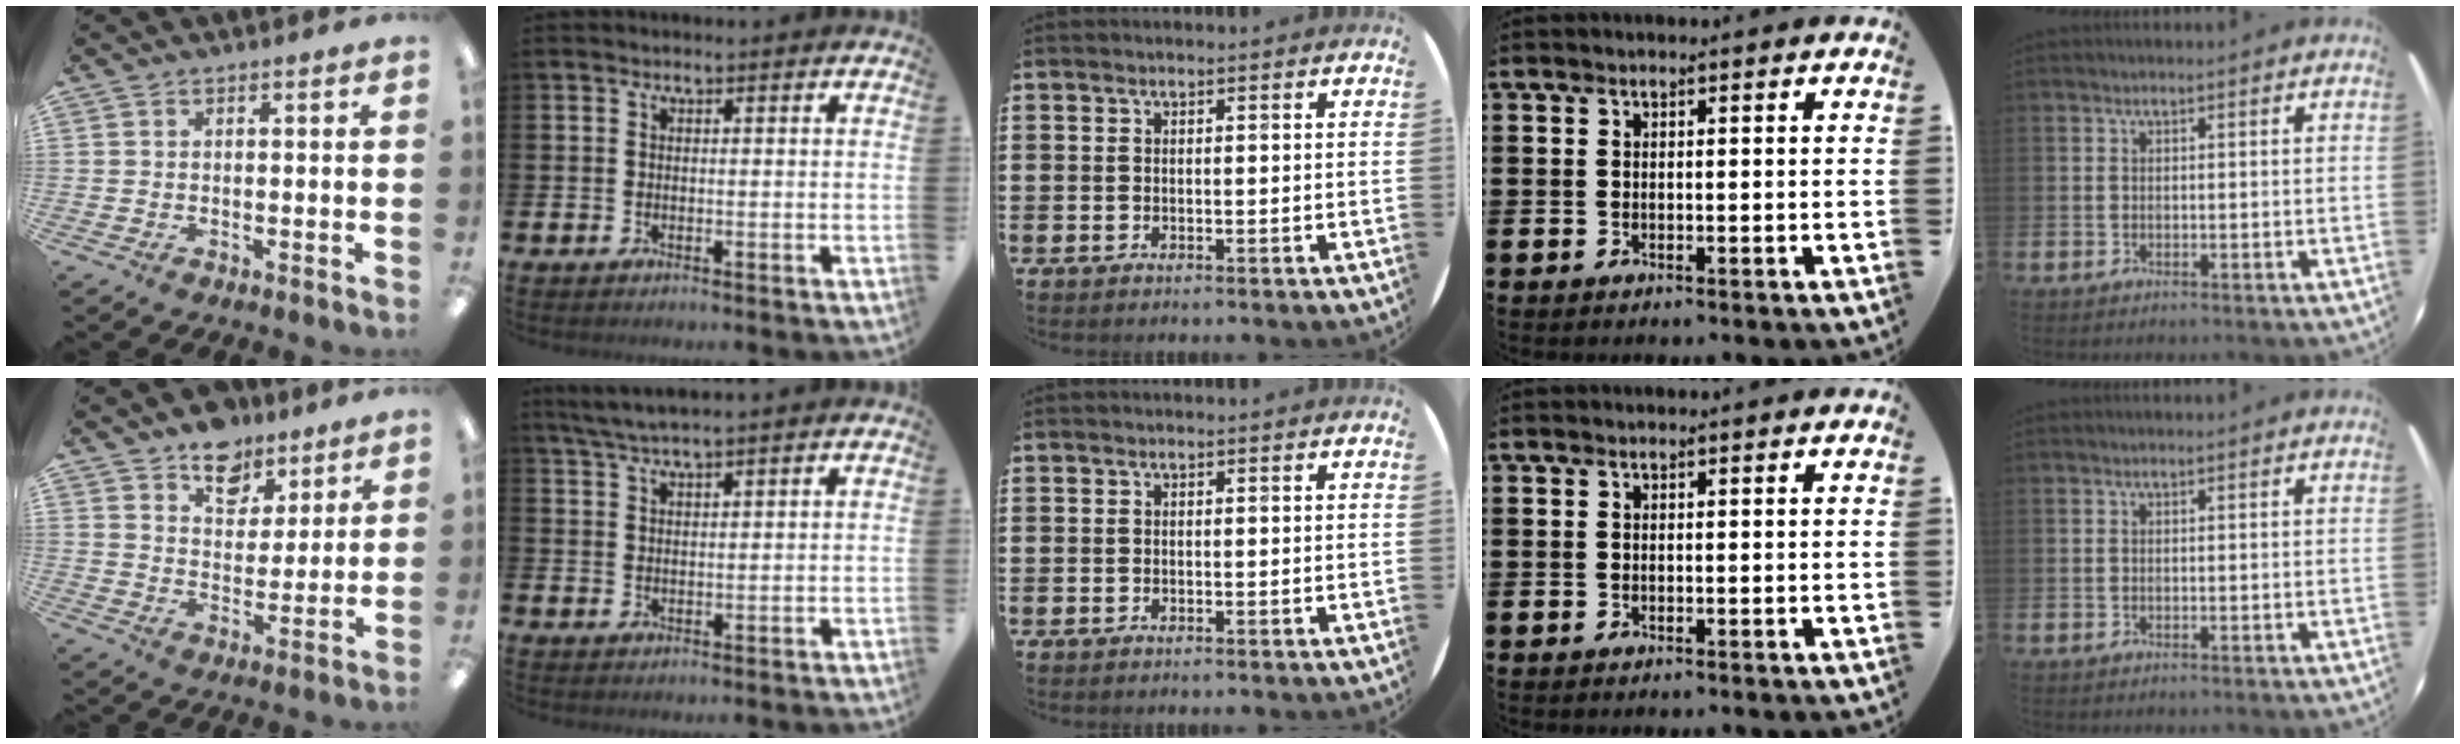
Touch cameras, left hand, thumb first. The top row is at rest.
{"thumb": {"total": 9.7, "force": [7.5, 5.7, 2.3], "torque": [-0.025, -0.051, 0.137]}, "index": {"total": 3.7, "force": [3.3, 0.1, 1.6], "torque": [-0.046, -0.001, 0.062]}}